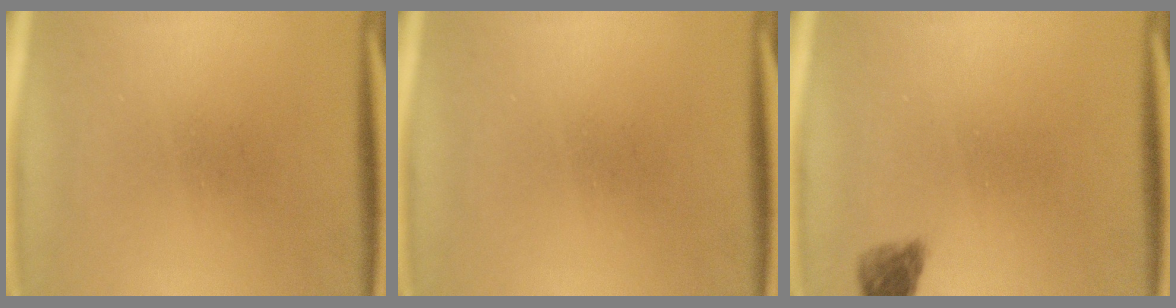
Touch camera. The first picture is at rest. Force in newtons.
{"total": 0.0}
{"total": 2.4}